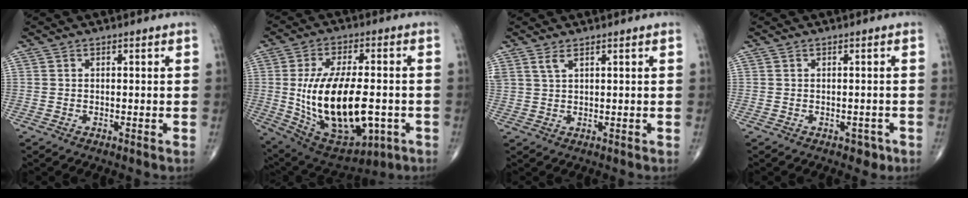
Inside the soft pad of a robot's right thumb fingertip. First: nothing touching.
{"total": 22.6, "force": [-3.2, 11.3, 19.3], "torque": [-0.336, 0.003, -0.021]}
{"total": 2.1, "force": [1.4, 0.6, 1.4], "torque": [-0.034, 0.000, 0.037]}
{"total": 1.8, "force": [-0.9, 1.3, 0.8], "torque": [0.005, 0.004, -0.009]}